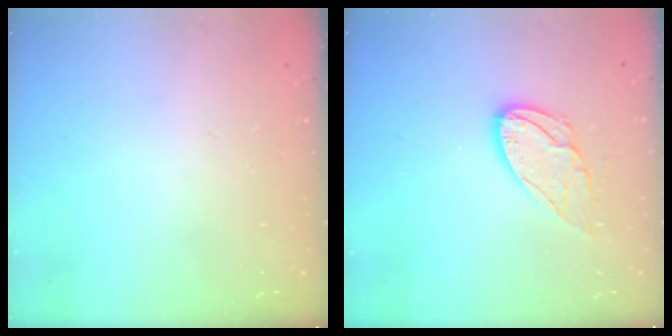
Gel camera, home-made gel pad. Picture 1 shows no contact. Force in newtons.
{"total": 9.8, "press": 9.8, "slide": 0.4}